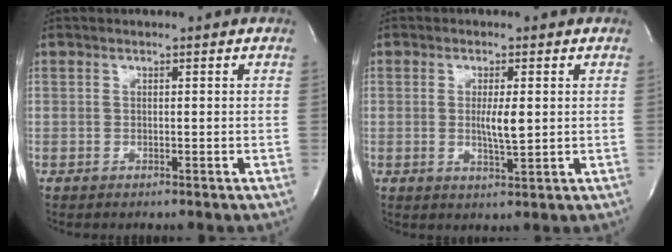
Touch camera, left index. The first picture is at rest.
{"total": 3.8, "force": [0.3, 0.6, 3.8], "torque": [-0.070, -0.006, 0.005]}